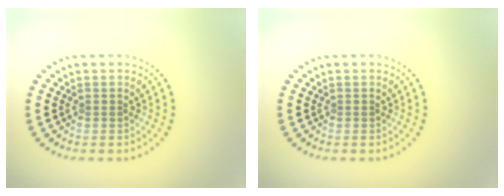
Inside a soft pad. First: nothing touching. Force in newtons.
{"total": 0.0}